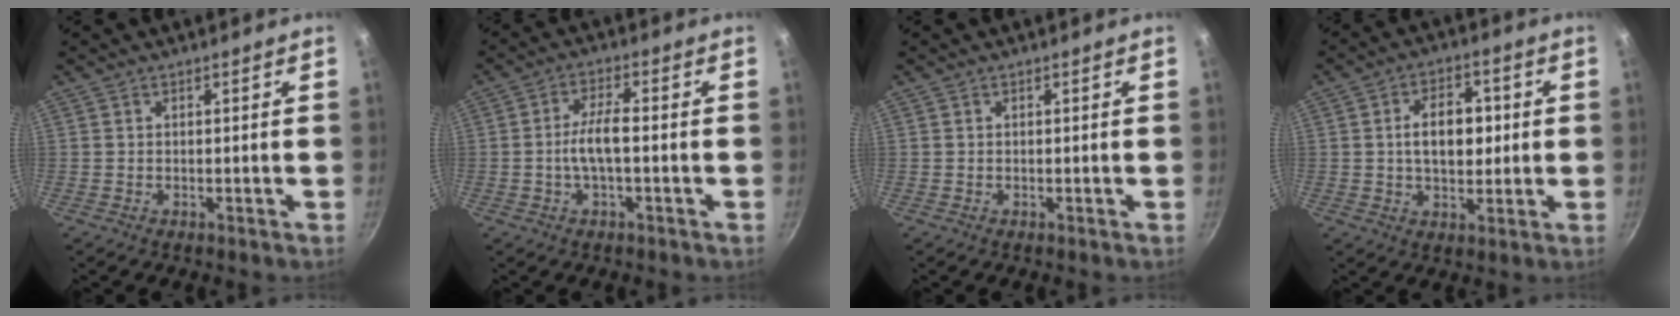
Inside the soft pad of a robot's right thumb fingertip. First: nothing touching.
{"total": 7.4, "force": [-1.6, 2.9, 6.6], "torque": [-0.118, 0.031, -0.035]}
{"total": 0.0}
{"total": 9.5, "force": [0.7, 6.1, 7.3], "torque": [-0.087, 0.010, 0.007]}